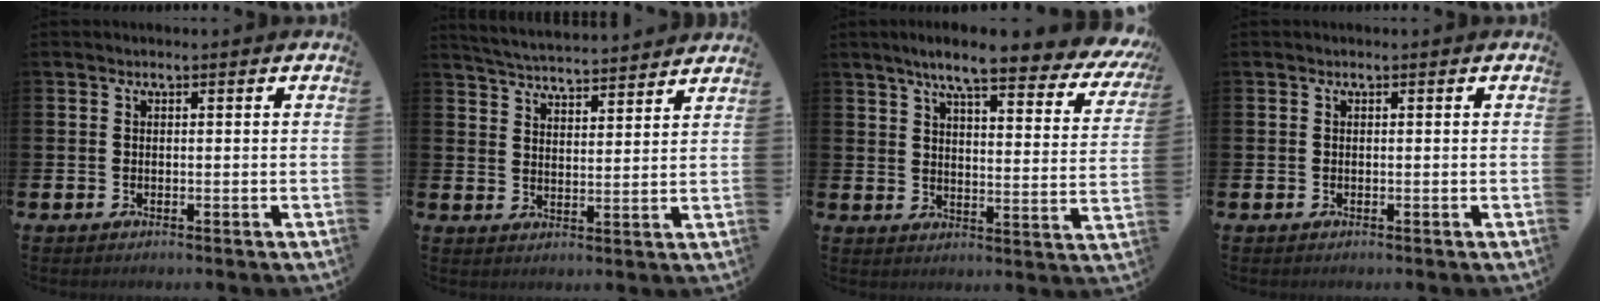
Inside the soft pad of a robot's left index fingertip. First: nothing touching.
{"total": 5.1, "force": [5.1, -0.1, 0.3], "torque": [-0.026, -0.035, 0.089]}
{"total": 8.2, "force": [6.9, 1.0, 4.4], "torque": [-0.088, -0.046, 0.111]}
{"total": 0.0}